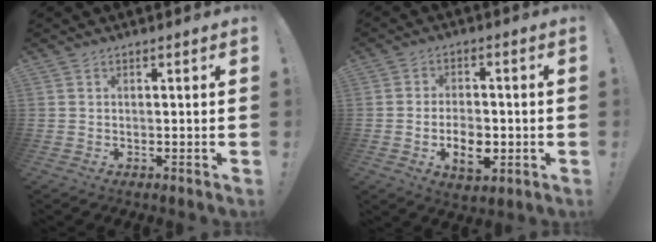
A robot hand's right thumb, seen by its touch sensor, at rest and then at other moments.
{"total": 9.5, "force": [-2.9, 5.8, 6.9], "torque": [-0.104, 0.006, -0.047]}